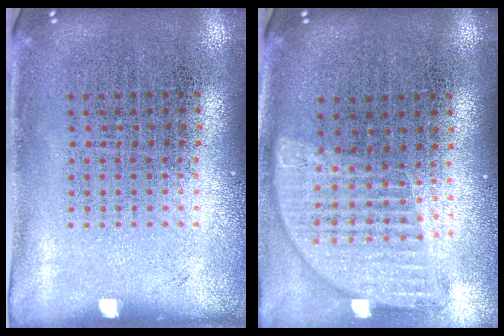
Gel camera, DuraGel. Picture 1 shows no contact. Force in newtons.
{"total": 1.2, "press": 1.2, "slide": 0.5}